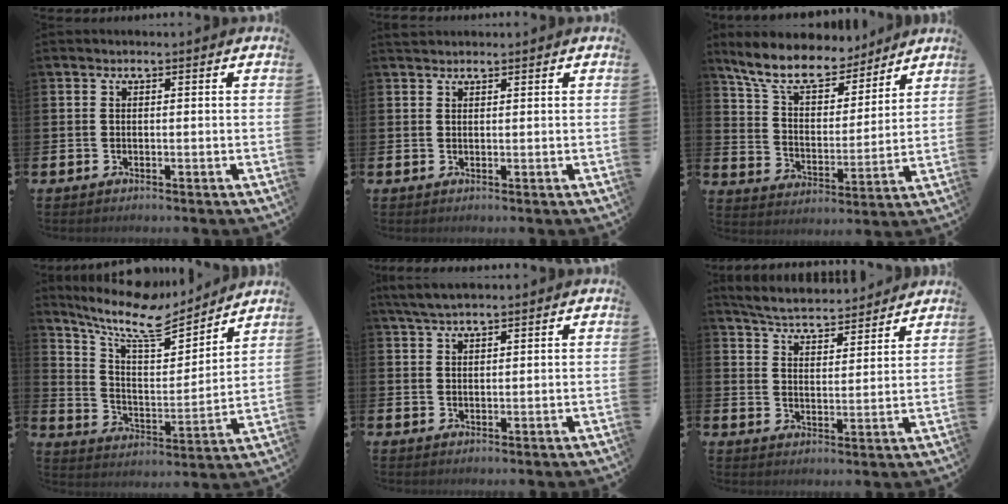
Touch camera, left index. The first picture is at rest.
{"total": 1.5, "force": [1.4, 0.4, 0.1], "torque": [0.006, 0.000, 0.024]}
{"total": 10.3, "force": [8.9, 3.5, 3.7], "torque": [-0.109, -0.052, 0.159]}
{"total": 11.0, "force": [9.1, 3.3, 5.4], "torque": [-0.132, -0.058, 0.153]}
{"total": 3.5, "force": [3.1, 0.7, 1.5], "torque": [-0.034, -0.002, 0.057]}
{"total": 5.5, "force": [5.4, 0.7, 0.7], "torque": [-0.039, -0.039, 0.094]}